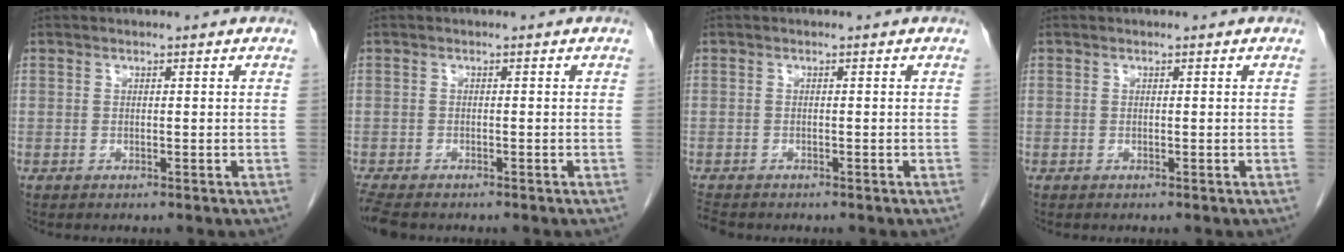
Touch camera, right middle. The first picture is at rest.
{"total": 4.9, "force": [-4.0, 1.5, 2.3], "torque": [-0.050, -0.014, -0.067]}
{"total": 1.9, "force": [-1.8, 0.5, 0.5], "torque": [-0.018, -0.009, -0.030]}
{"total": 0.0}